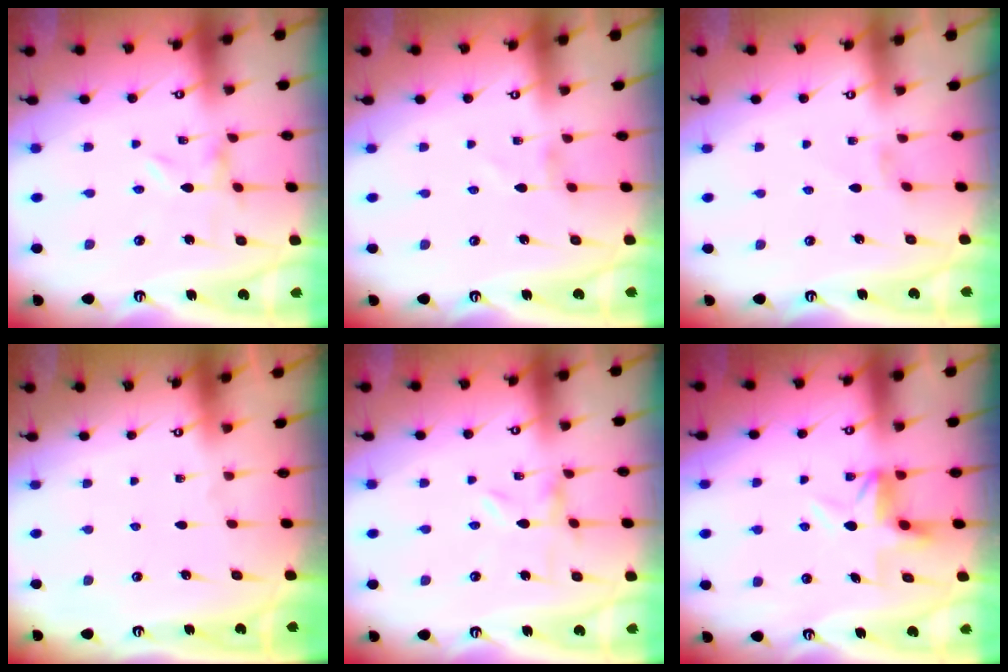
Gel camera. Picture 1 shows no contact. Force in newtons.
{"total": 0.8, "press": 0.8, "slide": 0.3}
{"total": 0.7, "press": 0.6, "slide": 0.4}
{"total": 0.0}
{"total": 0.0}
{"total": 4.5, "press": 4.5, "slide": 0.1}